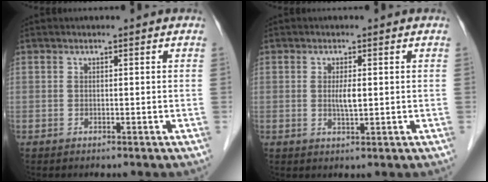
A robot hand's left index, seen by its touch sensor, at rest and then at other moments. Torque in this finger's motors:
{"motor_torque": [0.39, 0.29, 0.20, 0.04]}